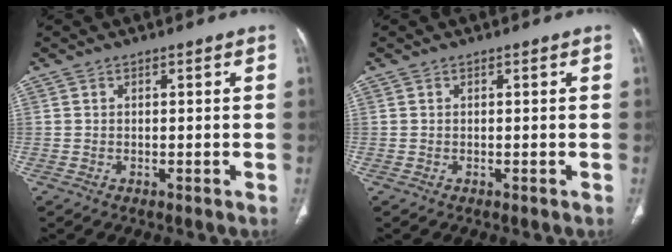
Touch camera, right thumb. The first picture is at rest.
{"total": 0.0}